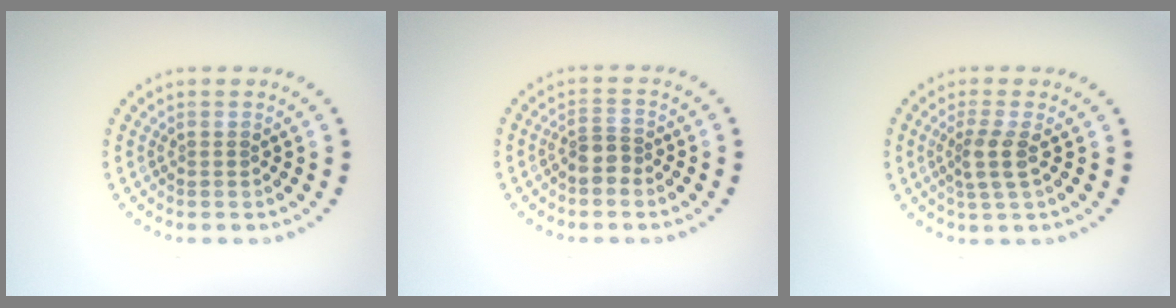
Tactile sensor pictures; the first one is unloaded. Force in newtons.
{"total": 2.0, "press": 1.7, "slide": 1.2}
{"total": 2.4, "press": 1.9, "slide": 1.5}